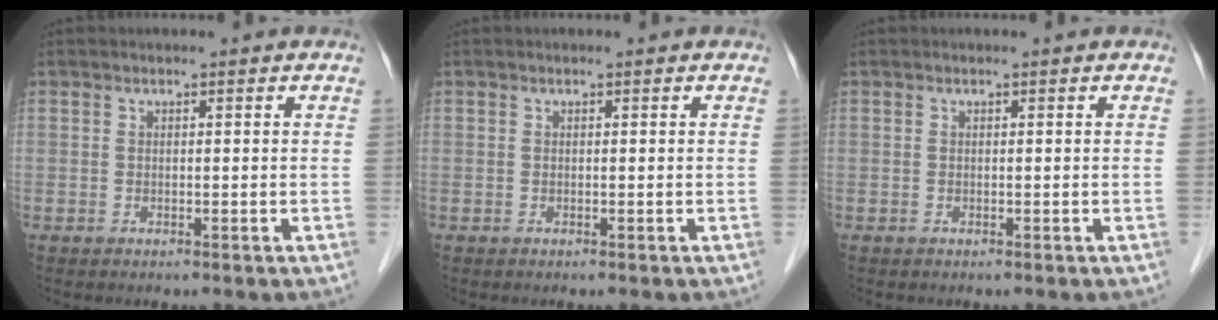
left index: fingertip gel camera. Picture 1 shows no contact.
{"total": 0.0}
{"total": 0.0}